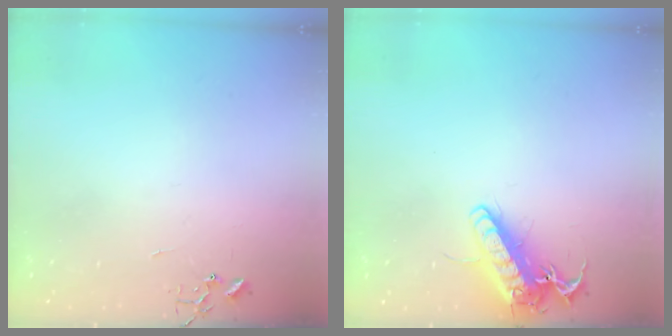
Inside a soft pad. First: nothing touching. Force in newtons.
{"total": 16.5, "press": 16.3, "slide": 2.7}